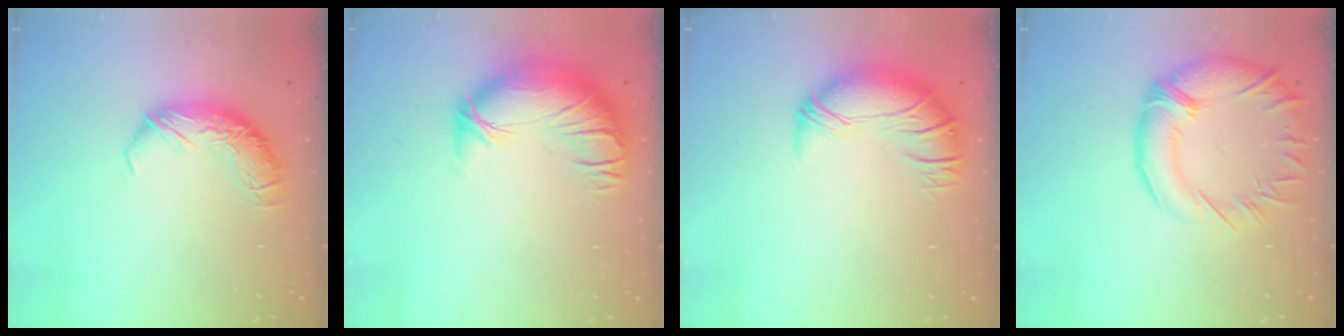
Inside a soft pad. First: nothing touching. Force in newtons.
{"total": 3.7, "press": 2.0, "slide": 3.1}
{"total": 2.8, "press": 0.8, "slide": 2.7}
{"total": 7.7, "press": 6.9, "slide": 3.4}